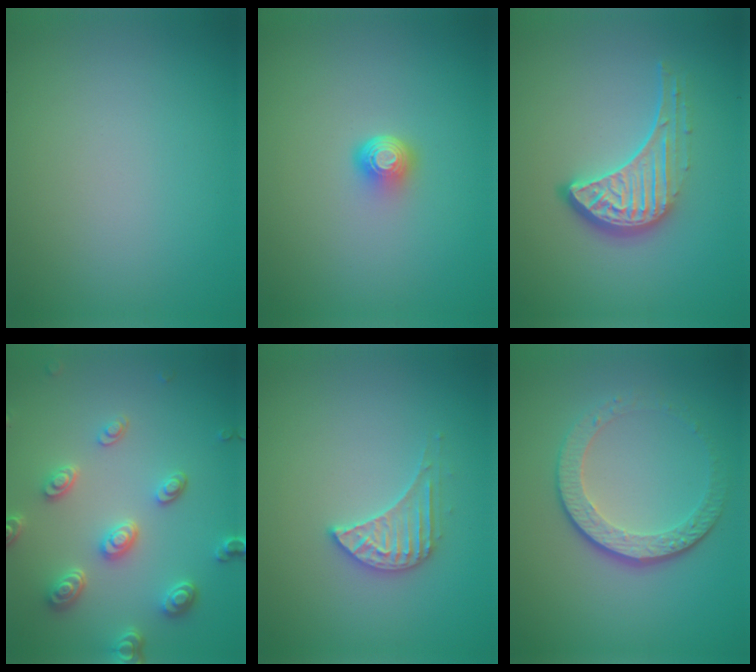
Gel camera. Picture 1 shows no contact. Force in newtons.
{"total": 1.9, "press": 1.3, "slide": 1.4}
{"total": 4.6, "press": 3.3, "slide": 3.3}
{"total": 4.8, "press": 3.7, "slide": 3.0}
{"total": 2.6, "press": 2.6, "slide": 0.2}
{"total": 4.1, "press": 3.0, "slide": 2.8}